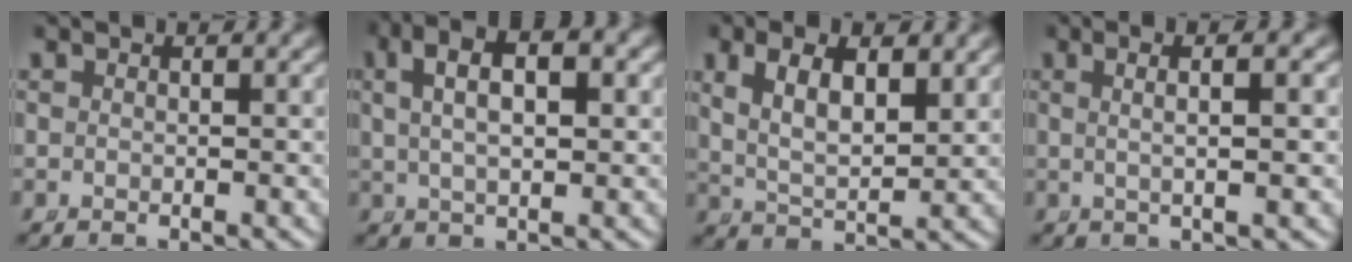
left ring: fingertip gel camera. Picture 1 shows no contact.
{"total": 6.6, "force": [2.8, 3.0, 5.1], "torque": [-0.074, 0.024, 0.038]}
{"total": 5.1, "force": [1.4, 2.8, 4.0], "torque": [-0.071, -0.007, 0.030]}
{"total": 3.5, "force": [1.0, 0.2, 3.3], "torque": [-0.049, 0.012, 0.019]}